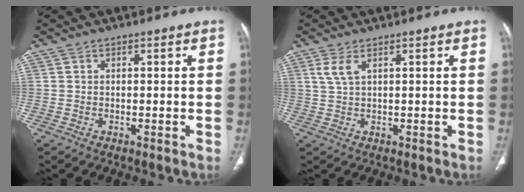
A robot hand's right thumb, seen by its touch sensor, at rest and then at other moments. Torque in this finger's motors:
{"motor_torque": [0.69, 1.43, 1.50, 0.07, 0.22]}